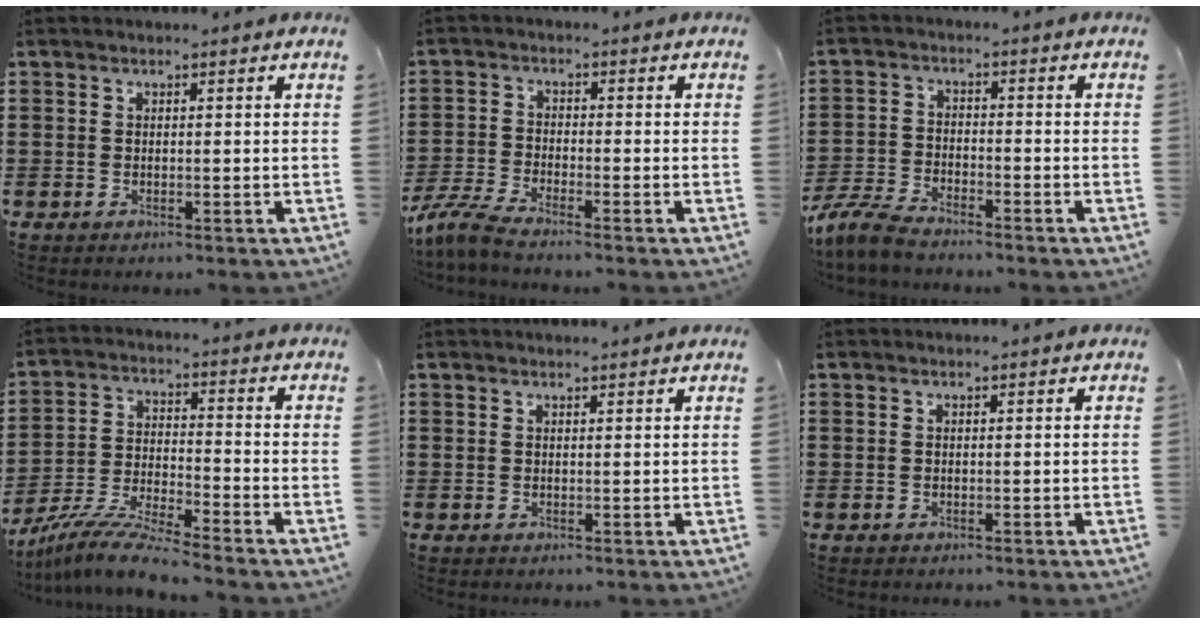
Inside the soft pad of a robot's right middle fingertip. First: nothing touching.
{"total": 4.2, "force": [-3.7, 0.0, 2.0], "torque": [-0.071, -0.020, -0.081]}
{"total": 5.4, "force": [-4.9, 1.0, 2.1], "torque": [-0.069, -0.008, -0.103]}
{"total": 8.4, "force": [-7.8, -0.3, 3.1], "torque": [-0.067, -0.003, -0.153]}
{"total": 0.5, "force": [0.5, -0.1, 0.1], "torque": [0.005, -0.005, 0.008]}
{"total": 0.0}